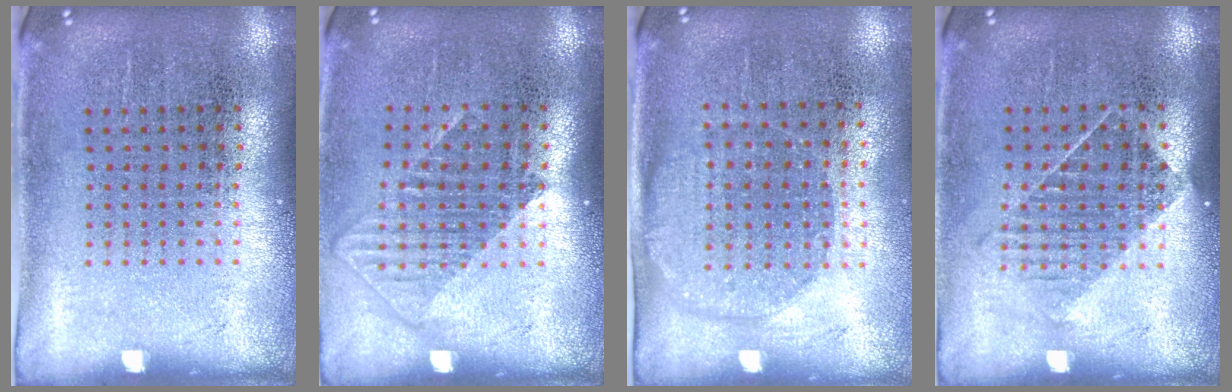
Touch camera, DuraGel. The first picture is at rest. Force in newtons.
{"total": 1.2, "press": 1.0, "slide": 0.6}
{"total": 1.5, "press": 1.3, "slide": 0.7}
{"total": 1.1, "press": 0.9, "slide": 0.6}